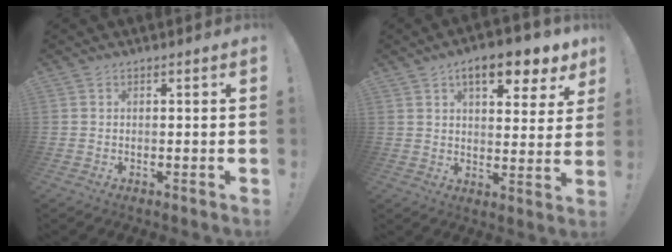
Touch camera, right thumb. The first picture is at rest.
{"total": 10.8, "force": [6.5, 3.7, 7.8], "torque": [-0.099, -0.037, 0.106]}